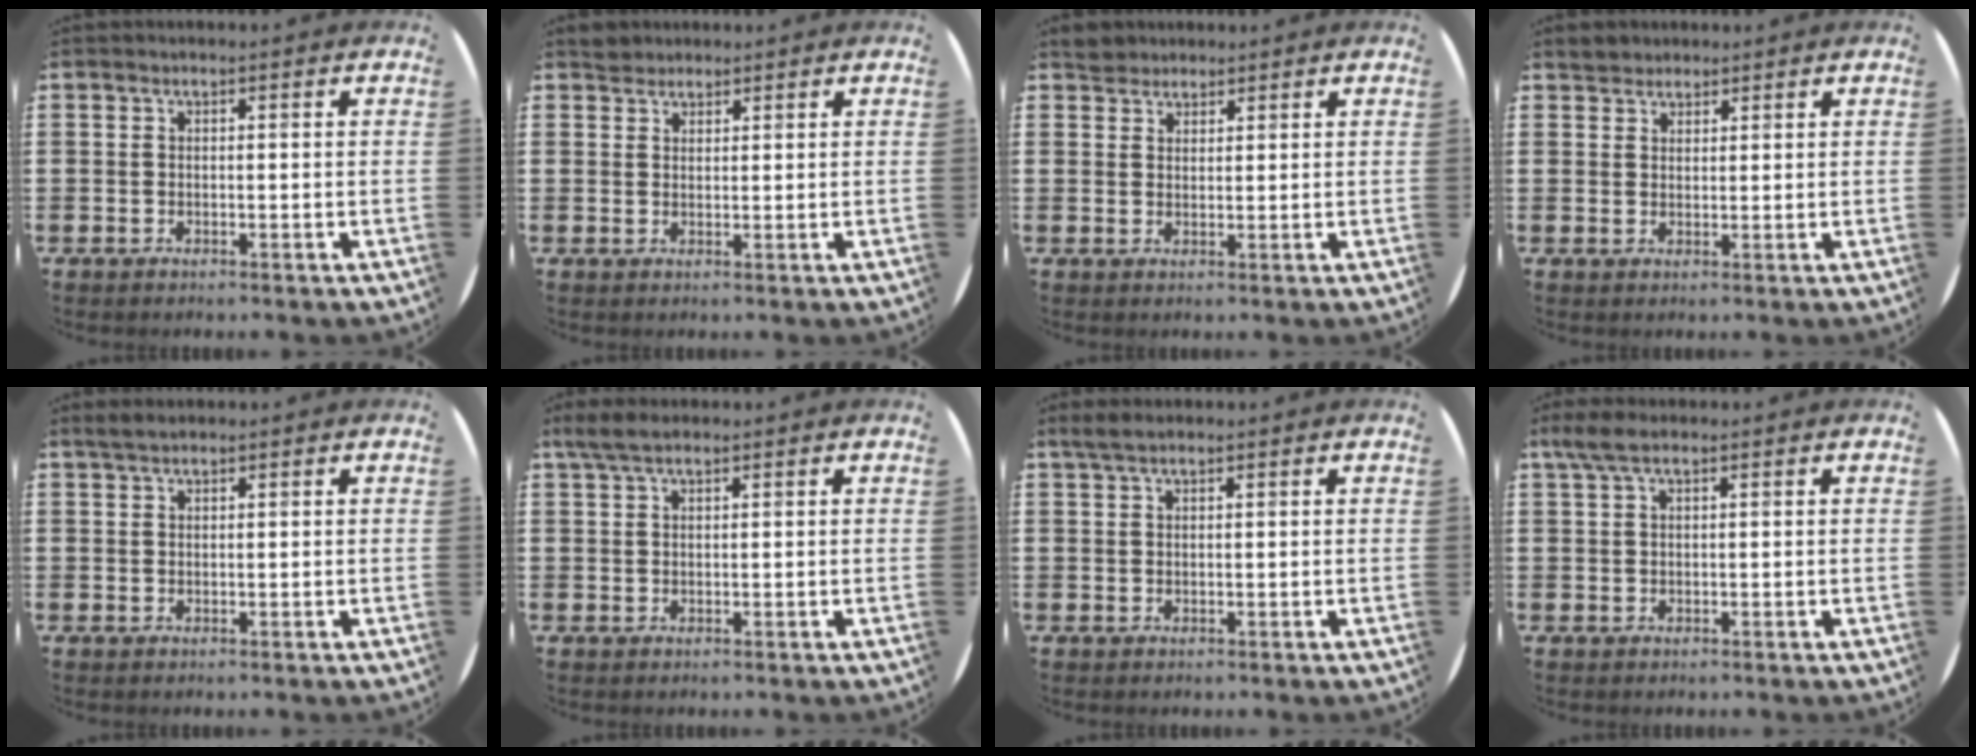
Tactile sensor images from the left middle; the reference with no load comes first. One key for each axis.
{"total": 1.8, "fx": 1.7, "fy": 0.6, "fz": -0.2, "tx": 0.007, "ty": 0.001, "tz": 0.032}
{"total": 2.5, "fx": 2.3, "fy": 1.0, "fz": -0.1, "tx": 0.004, "ty": 0.001, "tz": 0.045}
{"total": 2.1, "fx": 1.9, "fy": 0.8, "fz": -0.2, "tx": 0.008, "ty": 0.002, "tz": 0.037}
{"total": 1.3, "fx": 1.1, "fy": 0.3, "fz": 0.6, "tx": -0.014, "ty": 0.003, "tz": 0.021}
{"total": 2.5, "fx": 1.8, "fy": 0.8, "fz": 1.6, "tx": -0.035, "ty": 0.005, "tz": 0.032}
{"total": 1.7, "fx": 1.3, "fy": 0.5, "fz": 1.0, "tx": -0.022, "ty": 0.005, "tz": 0.022}
{"total": 2.4, "fx": 1.5, "fy": 0.7, "fz": 1.8, "tx": -0.039, "ty": 0.005, "tz": 0.026}